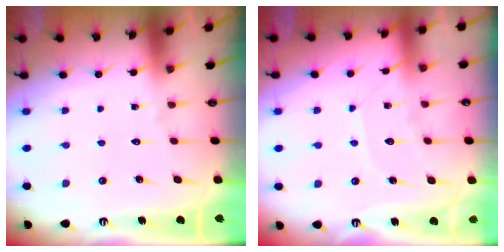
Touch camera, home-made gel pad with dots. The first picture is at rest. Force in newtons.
{"total": 6.1, "press": 6.1, "slide": 0.6}